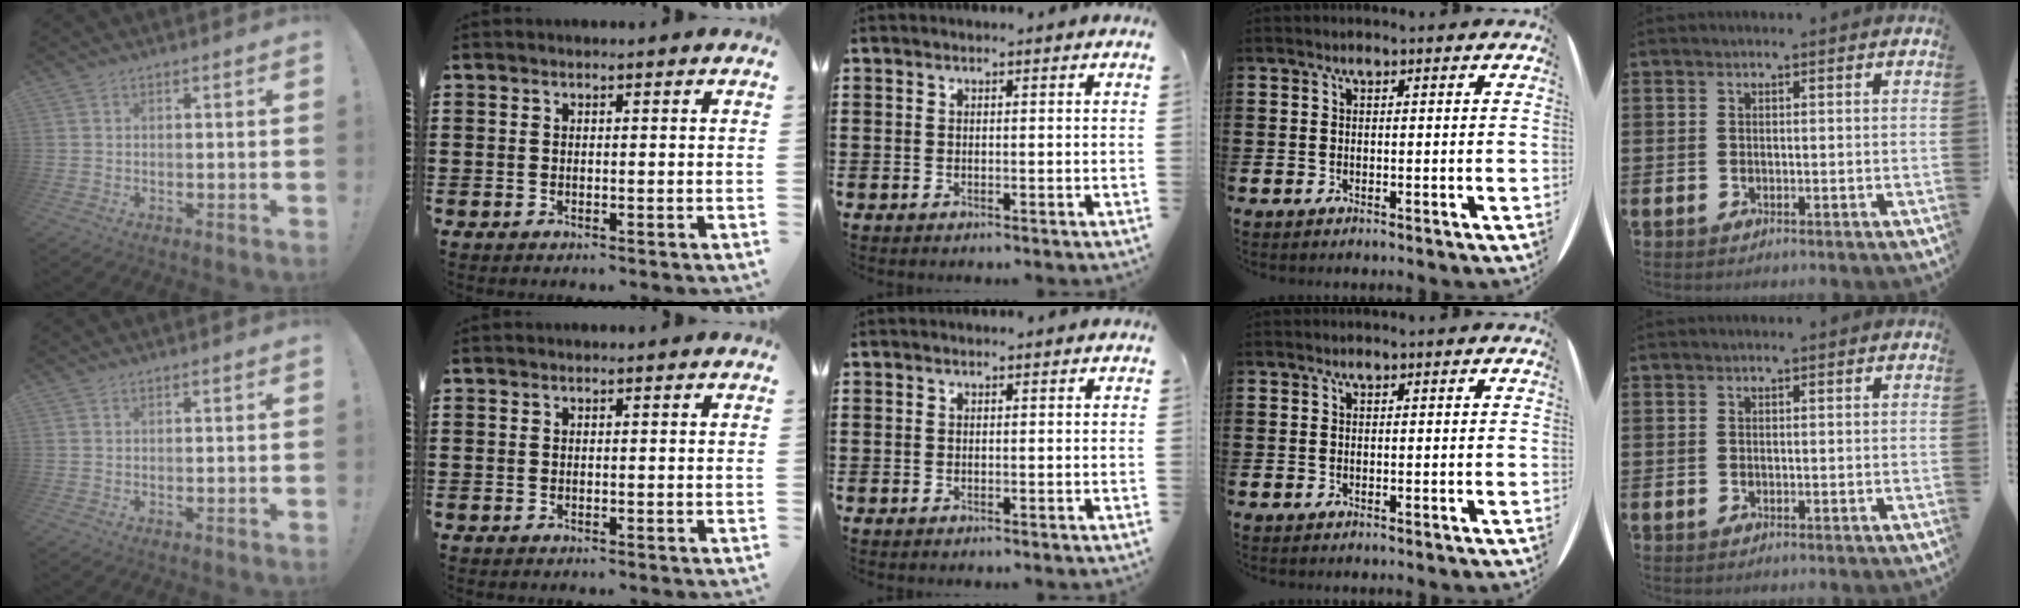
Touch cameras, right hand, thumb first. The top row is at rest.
{}